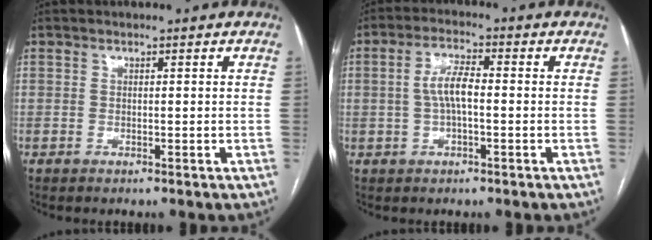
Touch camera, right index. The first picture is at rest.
{"total": 5.0, "force": [-0.2, 1.4, 4.8], "torque": [-0.100, 0.013, -0.005]}